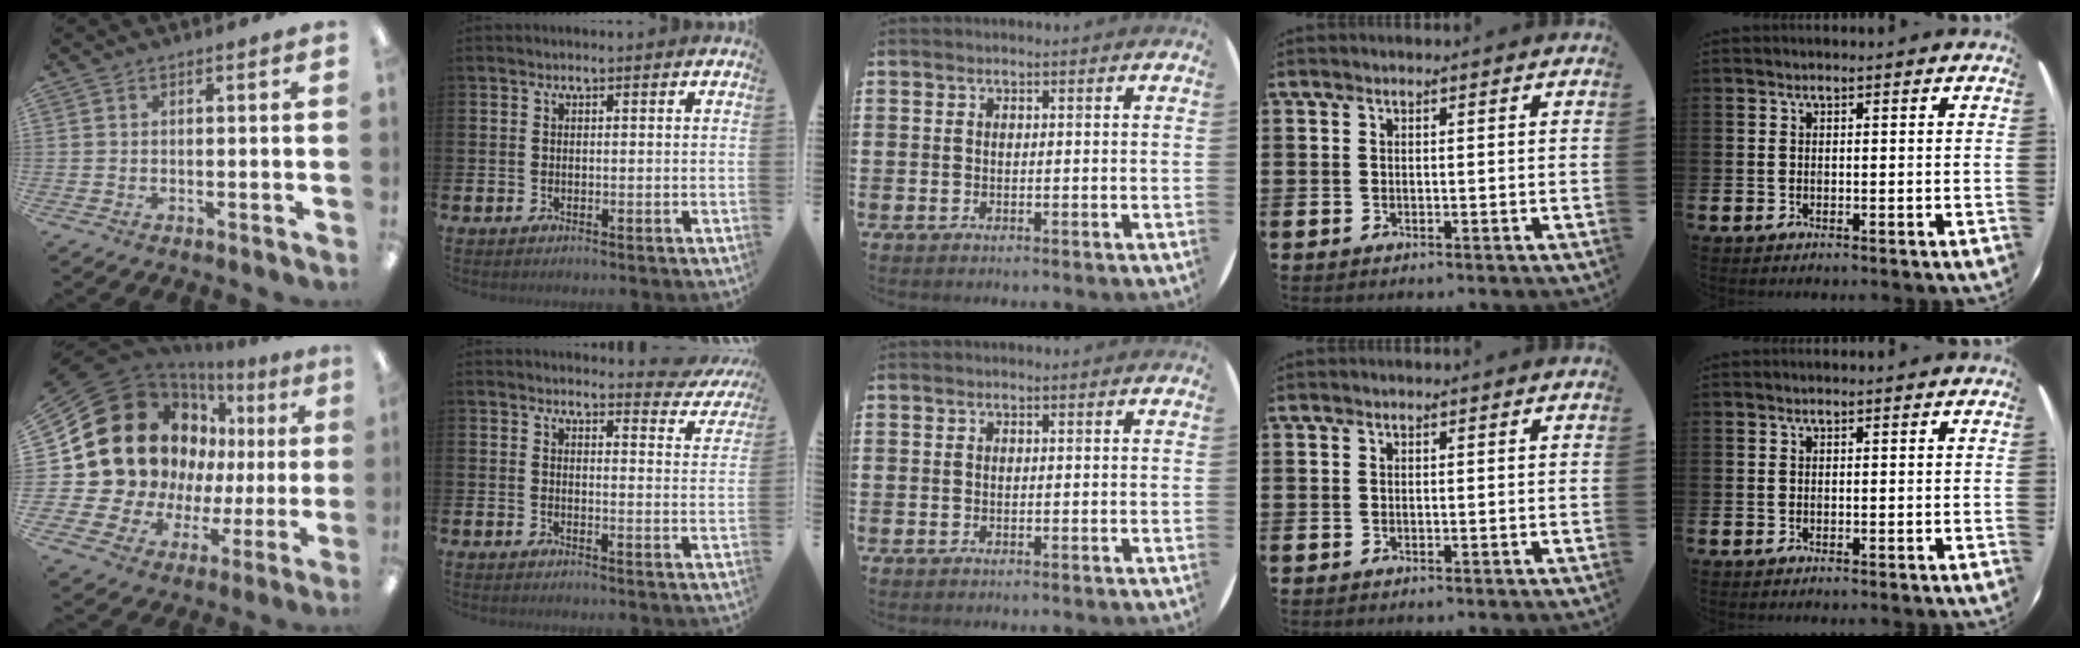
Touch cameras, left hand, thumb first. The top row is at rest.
{"thumb": {"total": 25.9, "force": [7.5, 20.7, 13.7], "torque": [-0.296, -0.044, 0.179]}, "index": {"total": 2.9, "force": [2.8, 0.6, 0.3], "torque": [0.008, -0.023, 0.044]}}